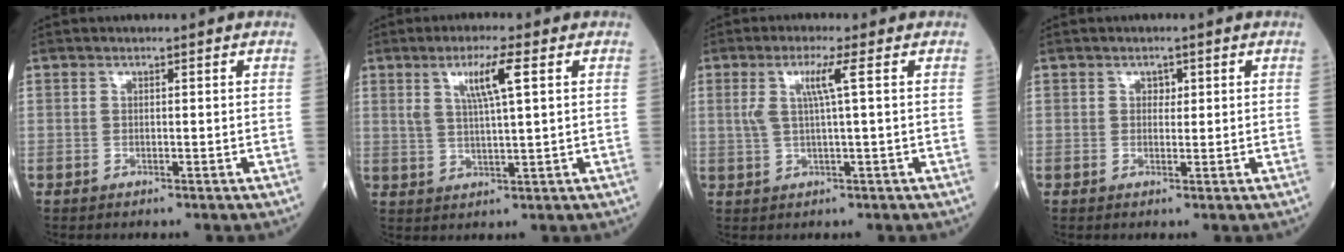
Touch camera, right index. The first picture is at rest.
{"total": 6.1, "force": [2.5, 0.1, 5.6], "torque": [-0.106, 0.002, 0.047]}
{"total": 4.3, "force": [1.2, -0.6, 4.1], "torque": [-0.087, 0.005, 0.026]}
{"total": 1.1, "force": [0.4, 0.9, 0.6], "torque": [-0.004, -0.001, 0.006]}